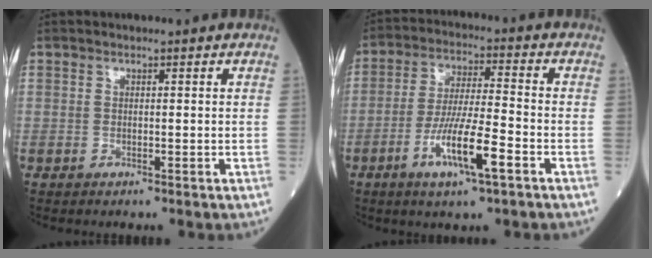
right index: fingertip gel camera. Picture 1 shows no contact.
{"total": 10.2, "force": [-4.4, 0.9, 9.2], "torque": [-0.174, -0.009, -0.080]}